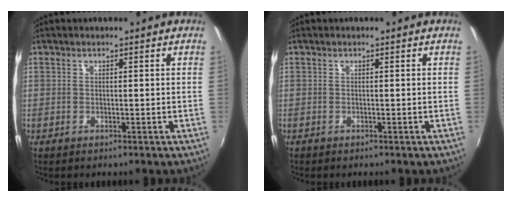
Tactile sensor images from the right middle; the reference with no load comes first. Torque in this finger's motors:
{"motor_torque": [-0.05, -0.06, 0.03, 0.00]}